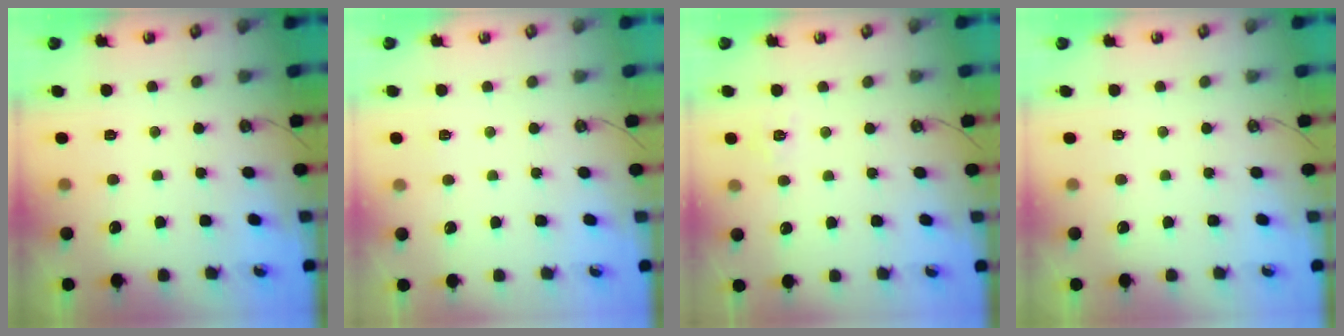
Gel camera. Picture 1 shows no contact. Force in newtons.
{"total": 2.5, "press": 2.5, "slide": 0.4}
{"total": 6.6, "press": 6.5, "slide": 0.6}
{"total": 0.0}